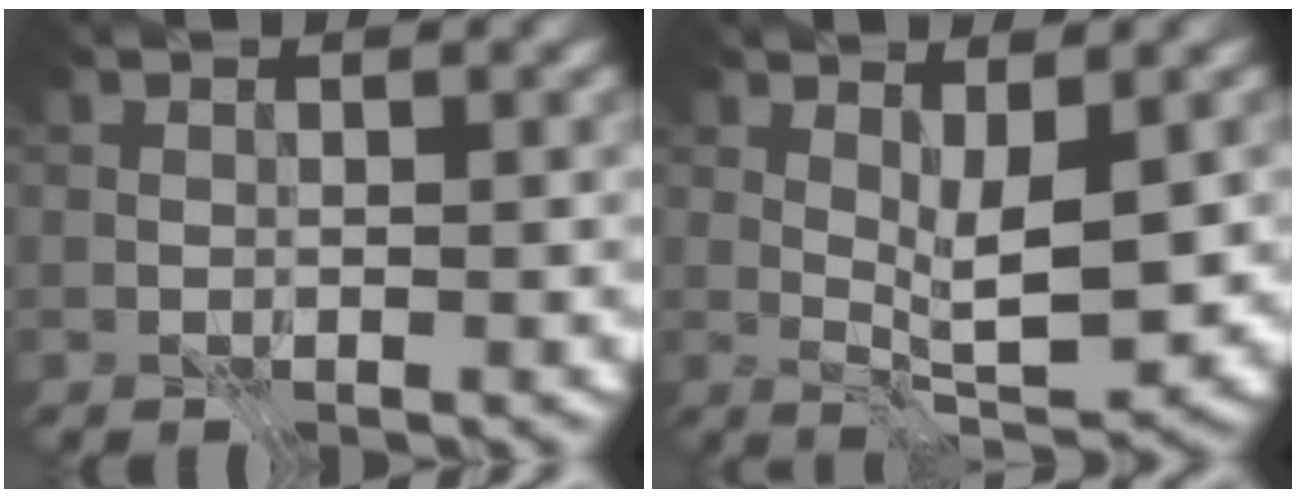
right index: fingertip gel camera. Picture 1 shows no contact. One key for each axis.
{"total": 4.5, "fx": 0.7, "fy": 1.1, "fz": 4.3, "tx": -0.072, "ty": -0.011, "tz": 0.014}